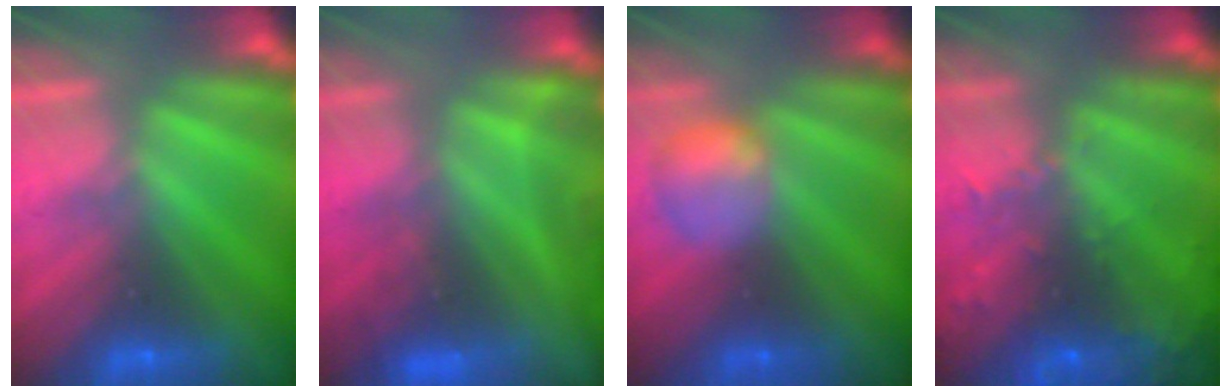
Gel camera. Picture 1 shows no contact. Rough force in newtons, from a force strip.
{"total": 3.4}
{"total": 2.4}
{"total": 9.4}